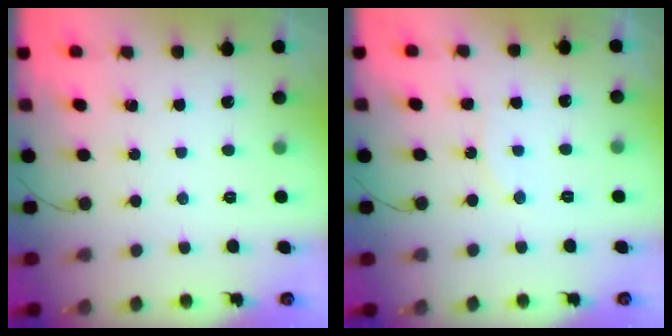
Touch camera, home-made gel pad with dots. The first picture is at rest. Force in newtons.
{"total": 6.0, "press": 5.7, "slide": 1.9}